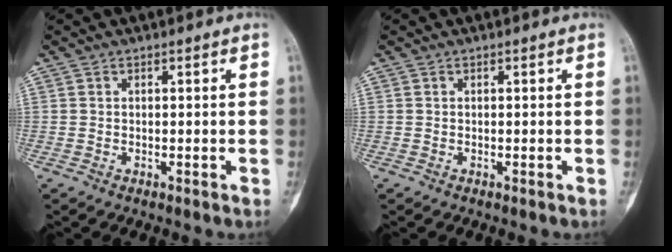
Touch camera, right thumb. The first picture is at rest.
{"total": 0.0}